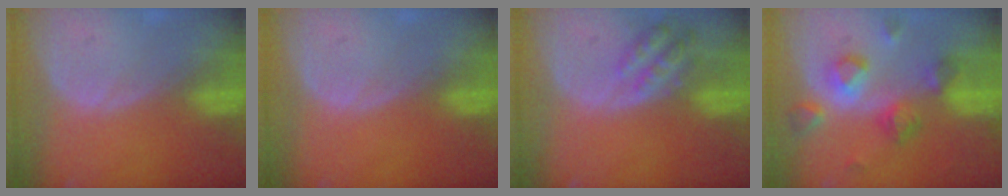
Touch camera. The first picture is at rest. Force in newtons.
{"total": 0.0}
{"total": 5.6, "press": 5.1, "slide": 2.2}
{"total": 7.9, "press": 7.7, "slide": 2.1}